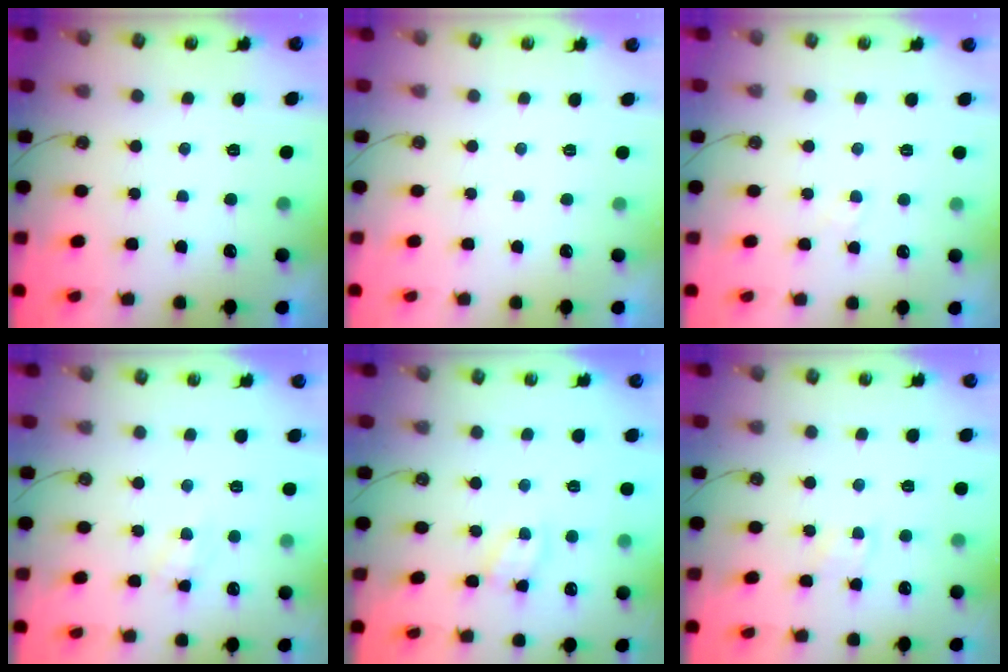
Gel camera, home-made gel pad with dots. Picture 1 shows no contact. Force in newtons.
{"total": 0.0}
{"total": 1.9, "press": 1.9, "slide": 0.4}
{"total": 5.0, "press": 4.9, "slide": 0.8}
{"total": 4.2, "press": 4.2, "slide": 0.5}
{"total": 5.6, "press": 5.6, "slide": 0.7}